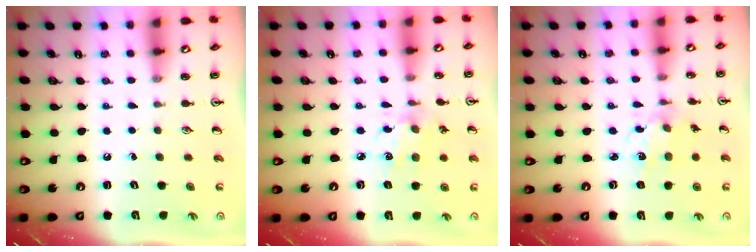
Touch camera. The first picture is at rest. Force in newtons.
{"total": 4.5, "press": 4.3, "slide": 1.1}
{"total": 3.5, "press": 3.4, "slide": 1.0}